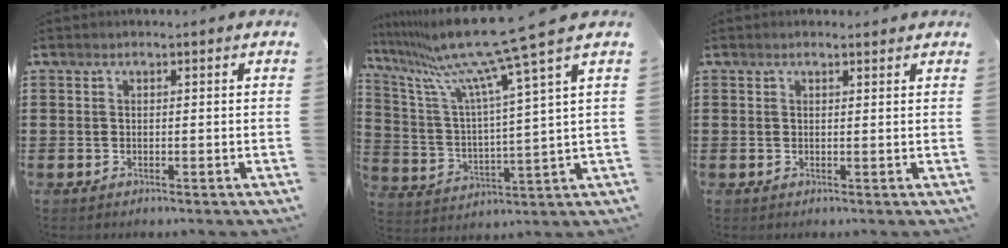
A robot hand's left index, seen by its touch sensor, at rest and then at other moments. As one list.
[{"total": 13.1, "force": [10.5, -0.6, 7.8], "torque": [-0.186, -0.062, 0.168]}, {"total": 0.9, "force": [0.7, 0.2, 0.4], "torque": [-0.009, 0.001, 0.014]}]